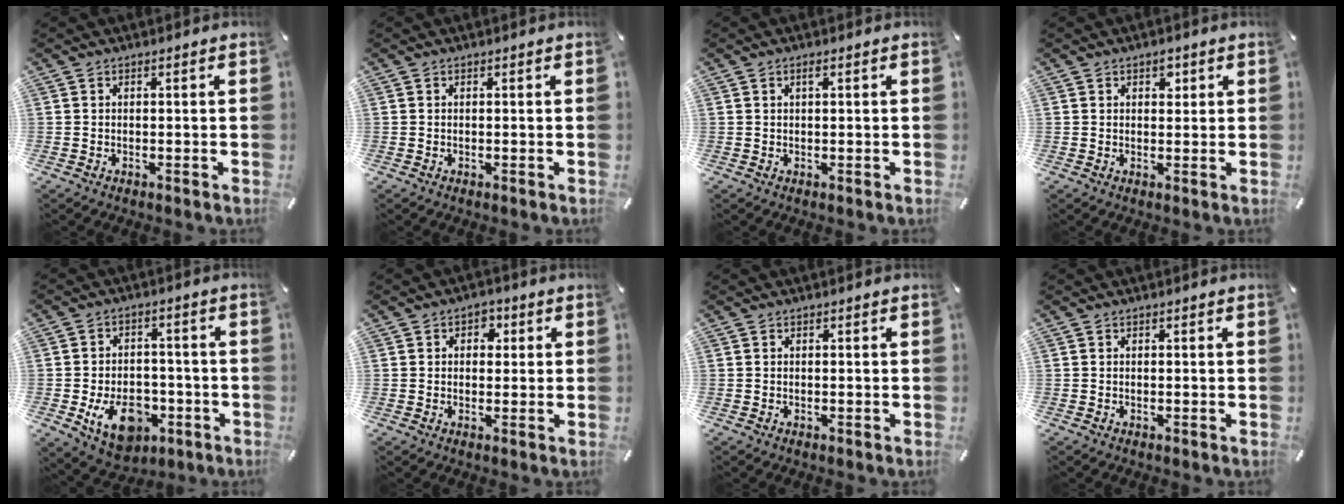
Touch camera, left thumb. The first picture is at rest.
{"total": 0.0}
{"total": 1.0, "force": [0.4, 0.3, 0.8], "torque": [-0.016, 0.002, 0.007]}
{"total": 2.3, "force": [1.1, 1.6, 1.1], "torque": [0.000, -0.006, 0.014]}
{"total": 12.7, "force": [-4.5, 8.8, 8.0], "torque": [-0.134, 0.017, -0.075]}
{"total": 3.3, "force": [0.6, 2.9, 1.6], "torque": [-0.003, -0.002, 0.000]}
{"total": 0.0}
{"total": 0.0}